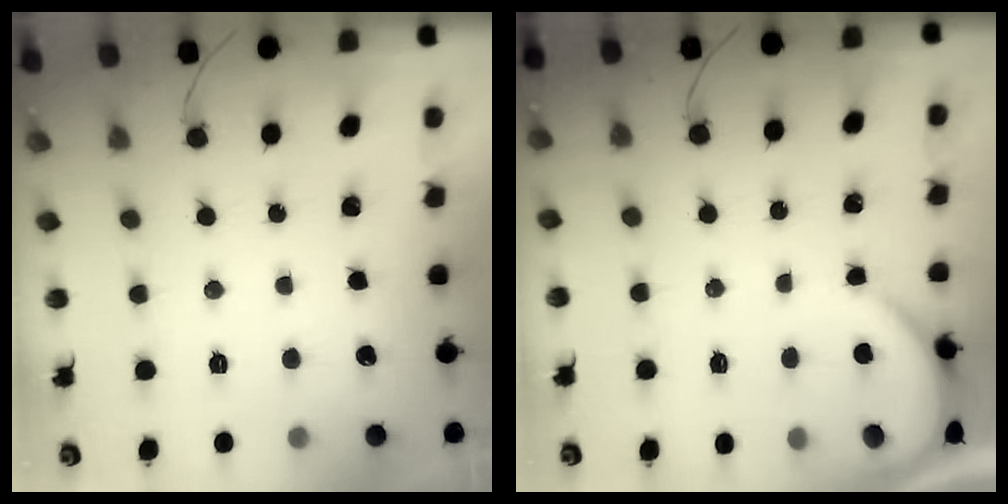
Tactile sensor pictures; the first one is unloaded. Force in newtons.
{"total": 2.2, "press": 2.2, "slide": 0.2}